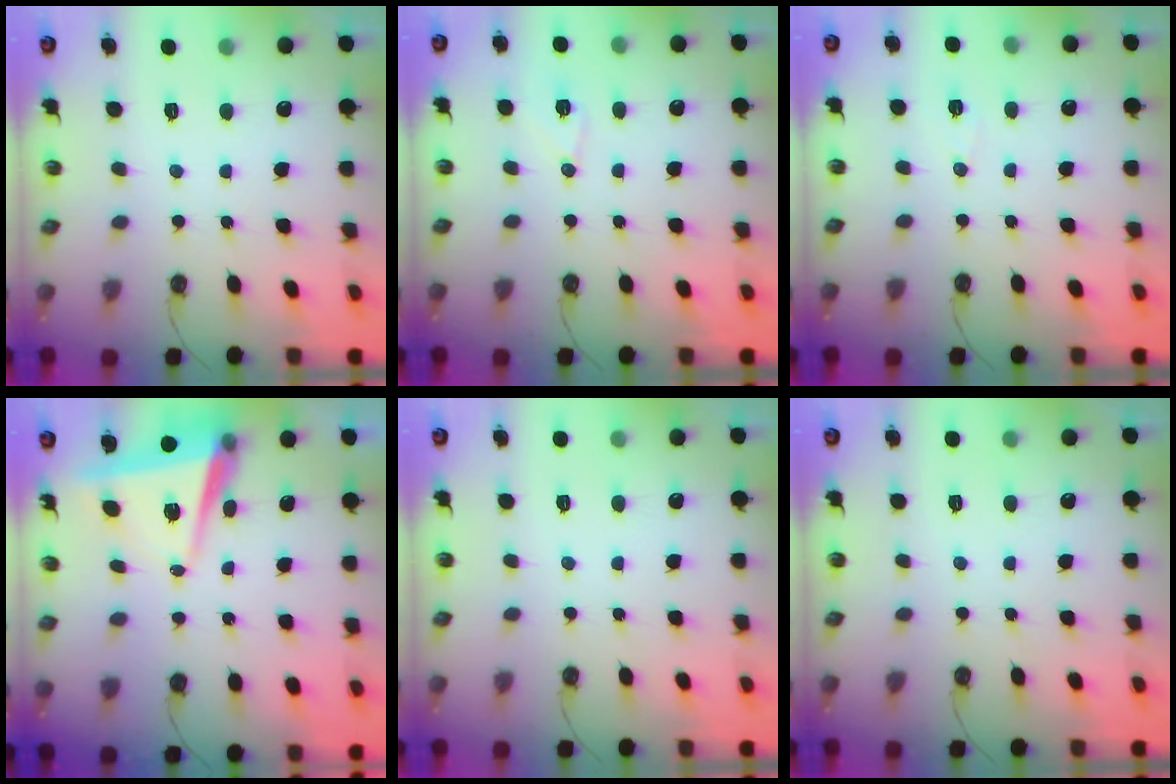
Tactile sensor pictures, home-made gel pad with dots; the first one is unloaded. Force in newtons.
{"total": 6.8, "press": 6.4, "slide": 2.4}
{"total": 5.2, "press": 3.2, "slide": 4.1}
{"total": 6.8, "press": 5.2, "slide": 4.3}
{"total": 0.0}
{"total": 0.0}